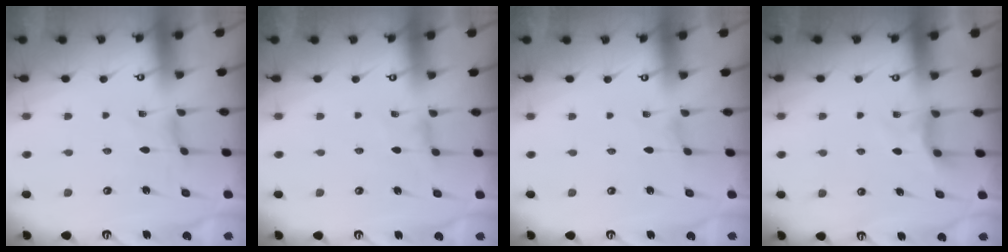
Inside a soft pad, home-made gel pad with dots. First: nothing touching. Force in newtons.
{"total": 1.3, "press": 1.3, "slide": 0.4}
{"total": 0.0}
{"total": 5.4, "press": 5.4, "slide": 0.6}